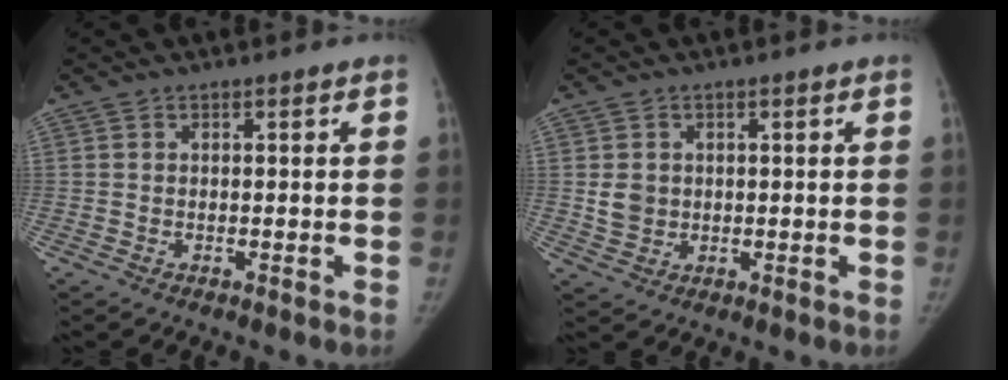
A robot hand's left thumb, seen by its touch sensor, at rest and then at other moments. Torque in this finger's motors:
{"motor_torque": [0.28, 1.13, 0.04, -0.30, 0.07]}